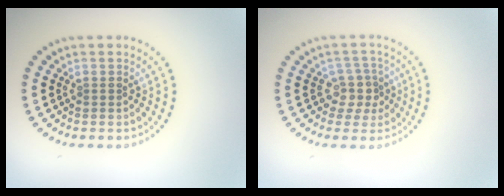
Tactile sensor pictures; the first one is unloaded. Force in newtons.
{"total": 2.3, "press": 2.0, "slide": 1.2}